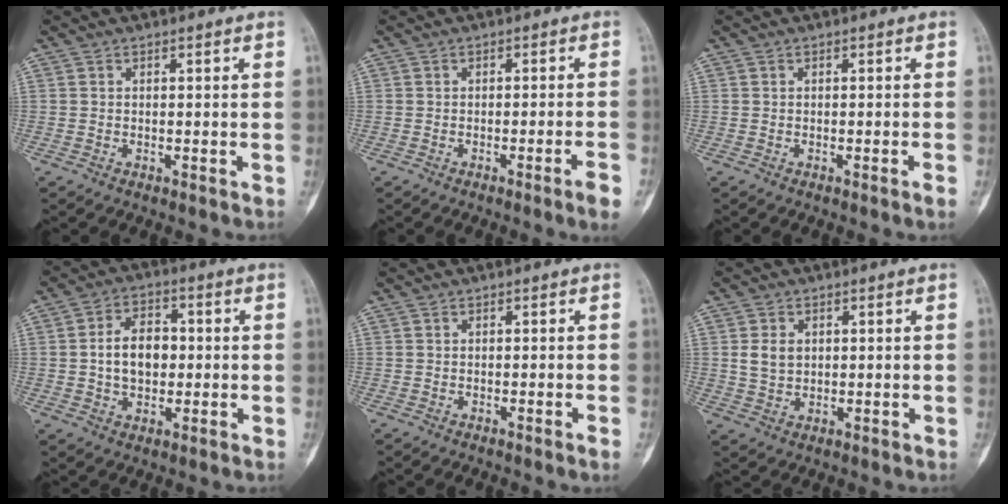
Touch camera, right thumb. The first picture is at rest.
{"total": 3.7, "force": [-2.0, -0.3, 3.1], "torque": [-0.048, 0.002, -0.030]}
{"total": 1.1, "force": [-0.6, -0.2, 0.9], "torque": [-0.017, -0.001, -0.009]}
{"total": 9.0, "force": [0.1, 6.2, 6.5], "torque": [-0.088, 0.014, 0.000]}
{"total": 0.9, "force": [-0.5, -0.2, 0.7], "torque": [-0.013, 0.000, -0.006]}
{"total": 4.2, "force": [0.9, 3.2, 2.6], "torque": [-0.034, -0.003, 0.021]}